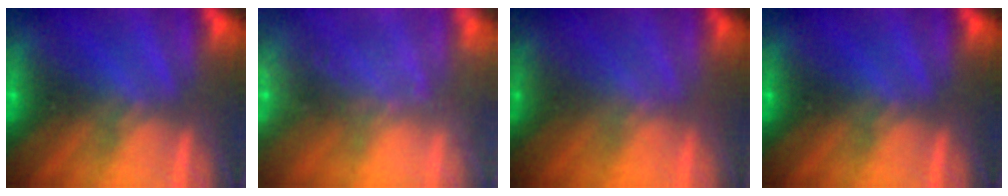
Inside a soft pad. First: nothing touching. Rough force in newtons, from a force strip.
{"total": 7.2}
{"total": 1.6}
{"total": 0.0}